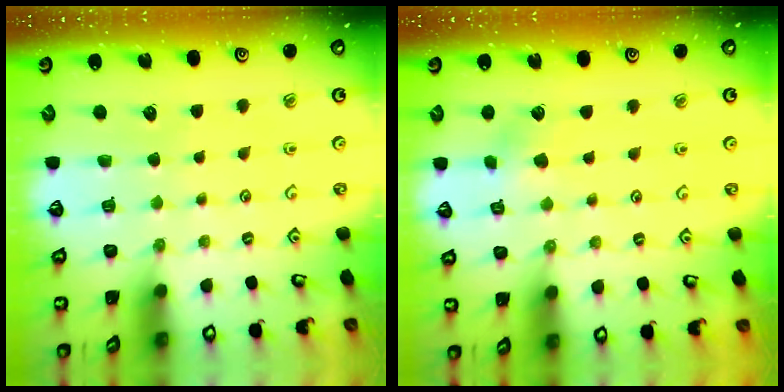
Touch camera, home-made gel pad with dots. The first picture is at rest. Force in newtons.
{"total": 3.4, "press": 3.4, "slide": 0.5}